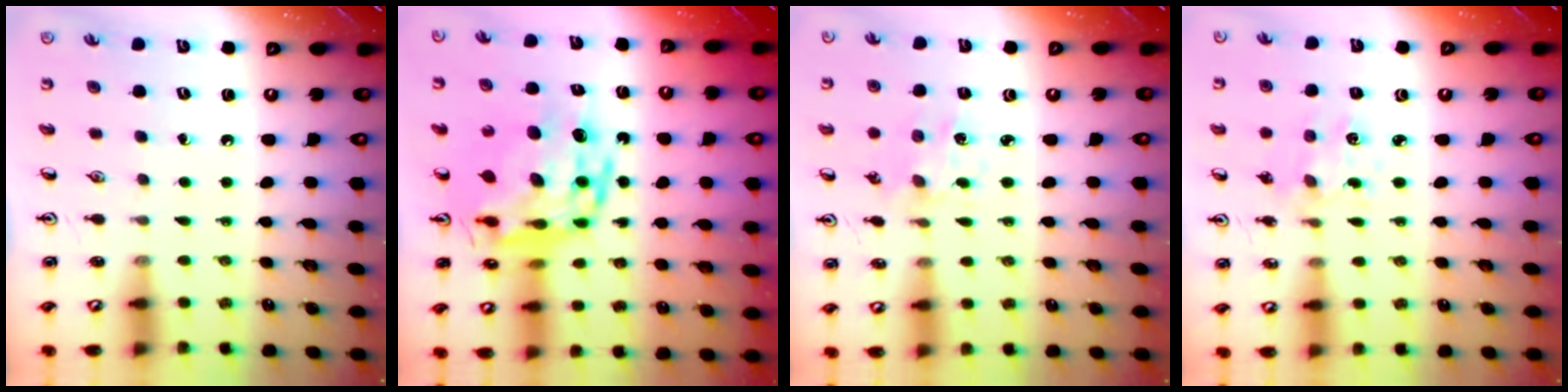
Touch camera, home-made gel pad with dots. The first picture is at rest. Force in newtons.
{"total": 18.3, "press": 18.2, "slide": 1.6}
{"total": 1.4, "press": 1.4, "slide": 0.3}
{"total": 1.9, "press": 1.9, "slide": 0.3}